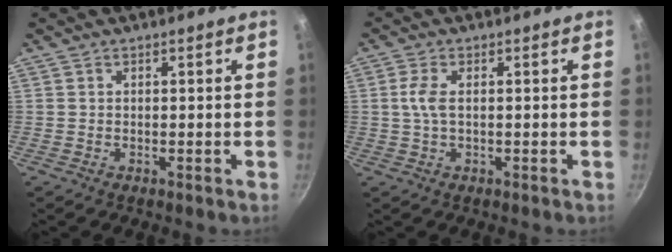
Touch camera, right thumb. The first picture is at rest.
{"total": 3.3, "force": [0.3, 1.3, 3.0], "torque": [-0.075, 0.005, 0.003]}